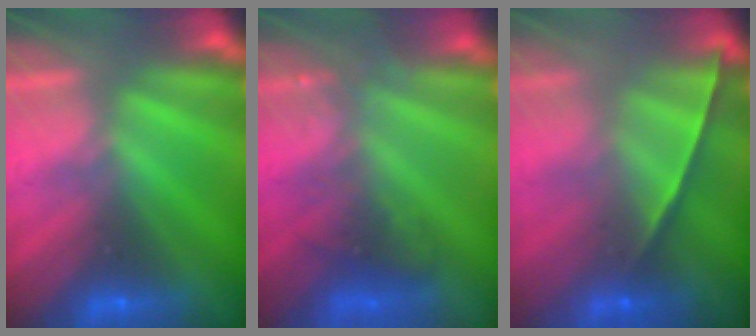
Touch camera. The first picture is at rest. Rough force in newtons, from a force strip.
{"total": 2.9}
{"total": 1.1}